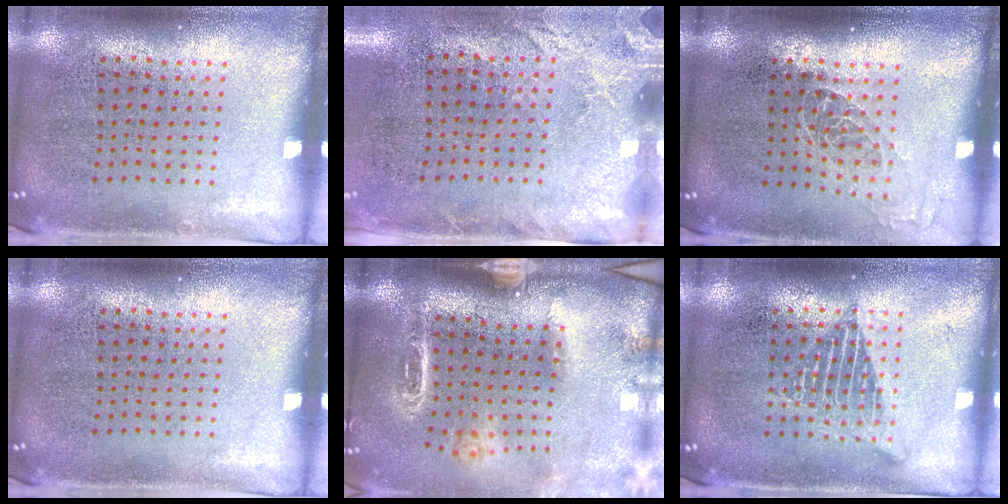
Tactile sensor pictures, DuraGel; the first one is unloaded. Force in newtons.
{"total": 2.5, "press": 1.9, "slide": 1.6}
{"total": 1.0, "press": 0.9, "slide": 0.5}
{"total": 0.0}
{"total": 2.2, "press": 1.9, "slide": 1.0}
{"total": 2.4, "press": 2.4, "slide": 0.2}